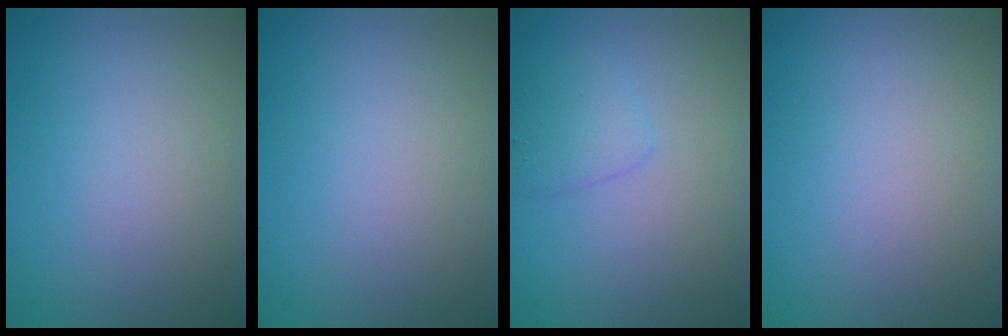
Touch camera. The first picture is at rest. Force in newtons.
{"total": 0.0}
{"total": 1.7, "press": 1.7, "slide": 0.2}
{"total": 0.0}